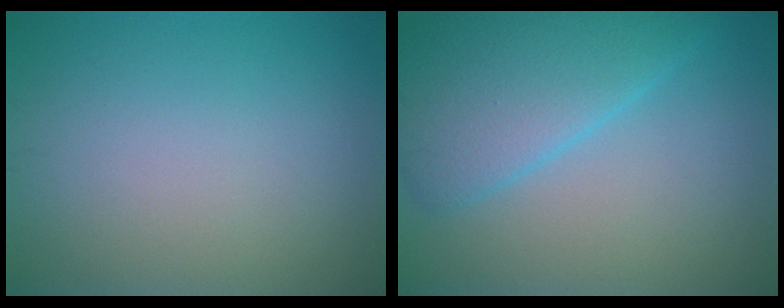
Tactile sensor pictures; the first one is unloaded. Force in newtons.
{"total": 5.9, "press": 5.9, "slide": 0.2}